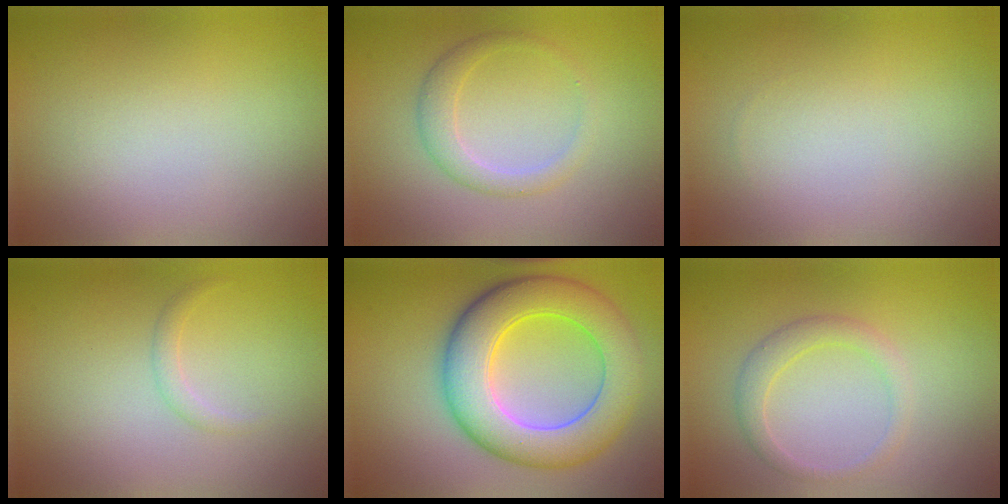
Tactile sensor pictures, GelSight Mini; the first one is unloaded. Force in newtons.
{"total": 2.1, "press": 2.1, "slide": 0.1}
{"total": 0.0}
{"total": 1.0, "press": 1.0, "slide": 0.1}
{"total": 9.3, "press": 9.3, "slide": 0.4}
{"total": 2.0, "press": 2.0, "slide": 0.1}